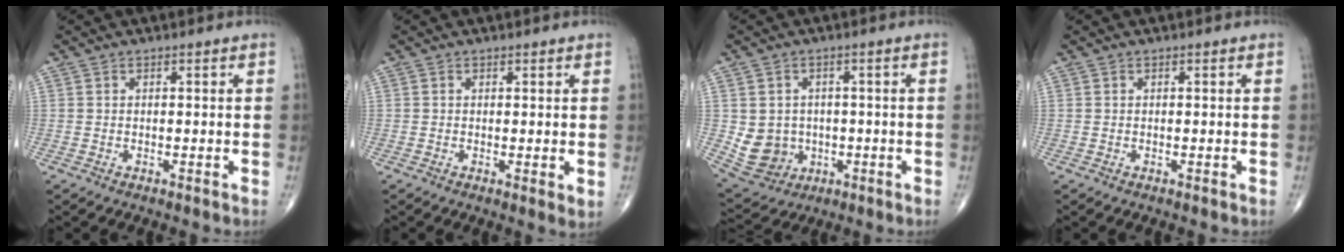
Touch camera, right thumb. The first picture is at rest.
{"total": 1.7, "force": [0.2, 0.5, 1.6], "torque": [-0.028, -0.009, 0.002]}
{"total": 8.2, "force": [-0.7, 7.6, 3.1], "torque": [-0.031, 0.007, 0.007]}
{"total": 0.0}